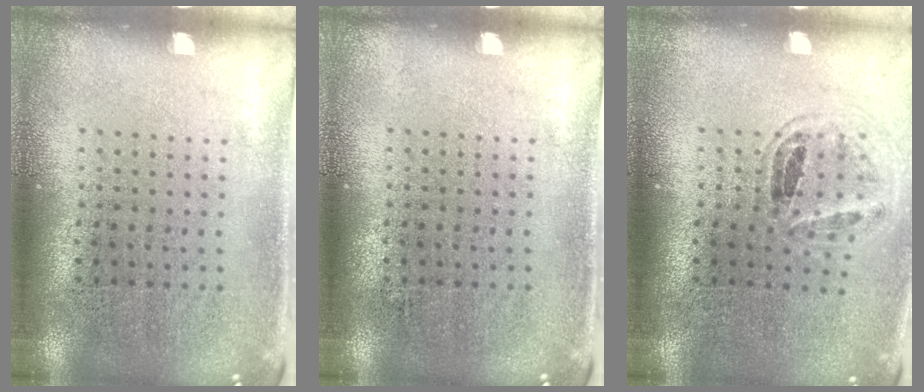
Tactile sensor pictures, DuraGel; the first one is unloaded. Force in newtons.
{"total": 0.0}
{"total": 0.9, "press": 0.9, "slide": 0.3}